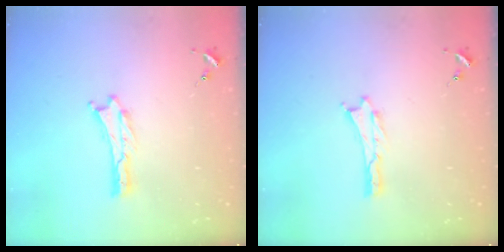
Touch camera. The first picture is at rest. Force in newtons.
{"total": 0.0}